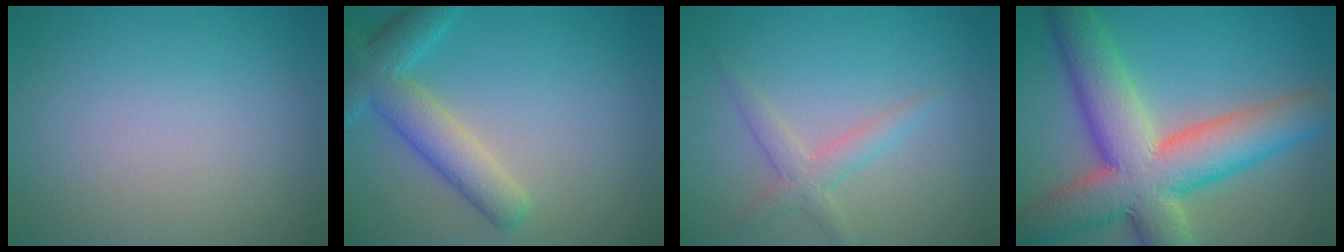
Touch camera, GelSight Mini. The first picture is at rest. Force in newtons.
{"total": 5.0, "press": 5.0, "slide": 0.5}
{"total": 2.2, "press": 2.2, "slide": 0.0}
{"total": 12.1, "press": 12.1, "slide": 0.9}